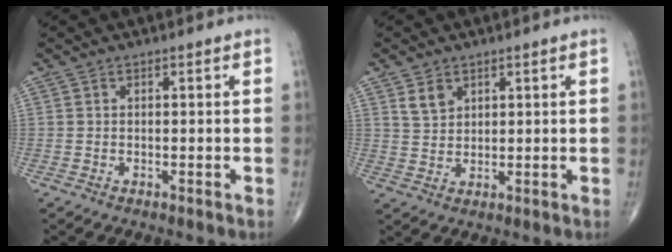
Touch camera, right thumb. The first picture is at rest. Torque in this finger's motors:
{"motor_torque": [-0.34, 0.50, 0.18, 0.06, 0.01]}